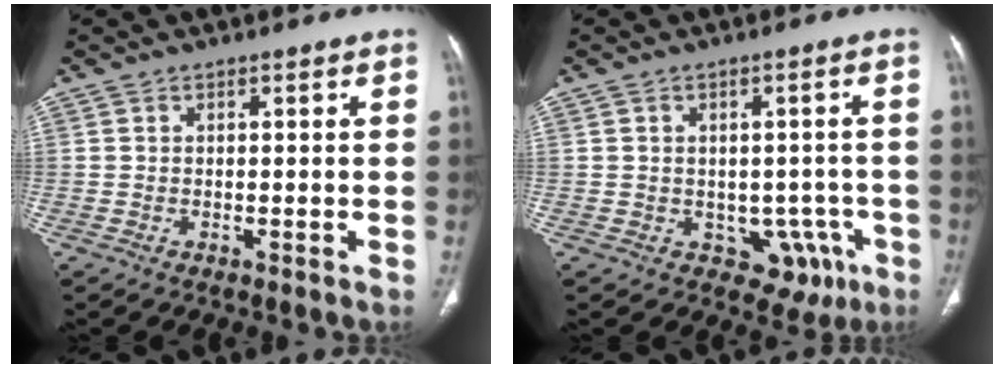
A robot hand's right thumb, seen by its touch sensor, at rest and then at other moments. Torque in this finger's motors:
{"motor_torque": [0.40, 0.18, -0.20, 0.03, -0.04]}